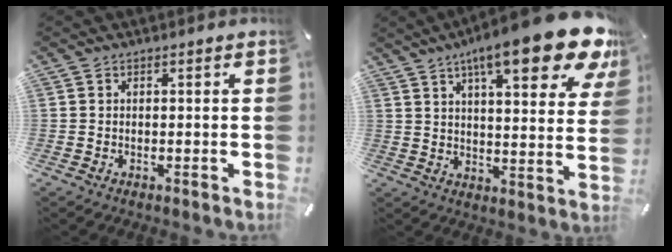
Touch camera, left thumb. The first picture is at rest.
{"total": 20.3, "force": [12.4, 5.4, 15.1], "torque": [-0.232, -0.064, 0.194]}